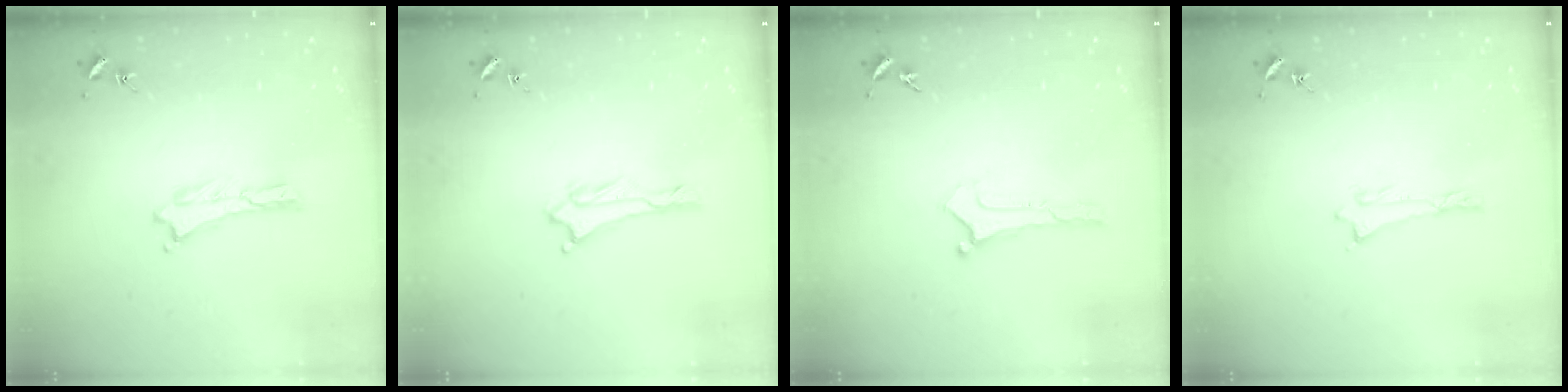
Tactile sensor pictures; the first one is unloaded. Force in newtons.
{"total": 1.4, "press": 1.4, "slide": 0.2}
{"total": 0.0}
{"total": 0.0}